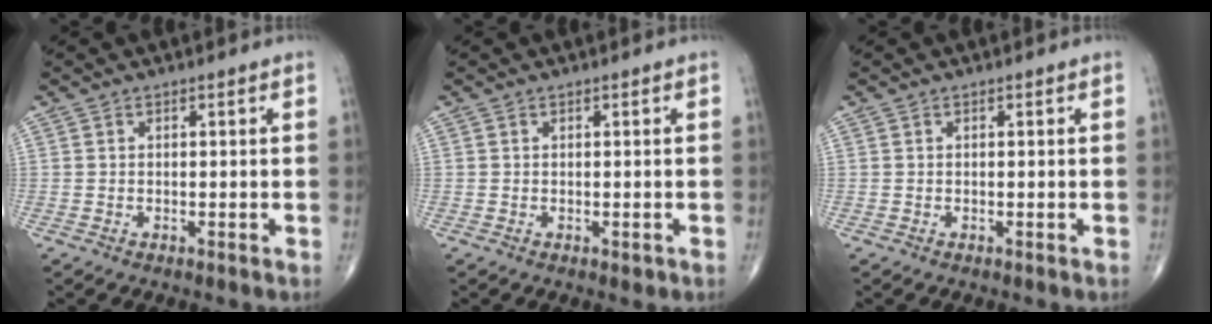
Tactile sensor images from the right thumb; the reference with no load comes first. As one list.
[{"total": 0.6, "force": [-0.1, 0.4, 0.4], "torque": [-0.001, -0.001, 0.000]}, {"total": 0.0}]